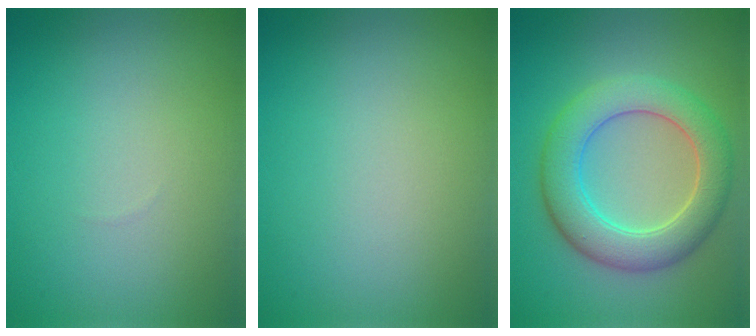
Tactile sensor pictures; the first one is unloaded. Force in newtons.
{"total": 0.0}
{"total": 6.5, "press": 6.4, "slide": 0.6}